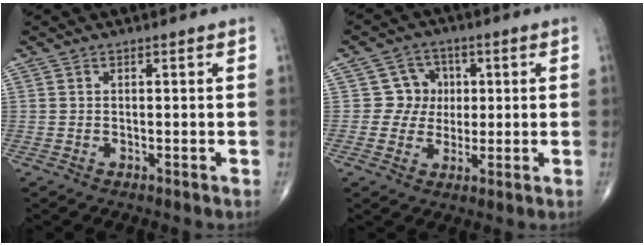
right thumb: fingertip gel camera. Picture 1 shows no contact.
{"total": 6.0, "force": [0.8, 5.8, 1.1], "torque": [0.026, 0.011, 0.004]}